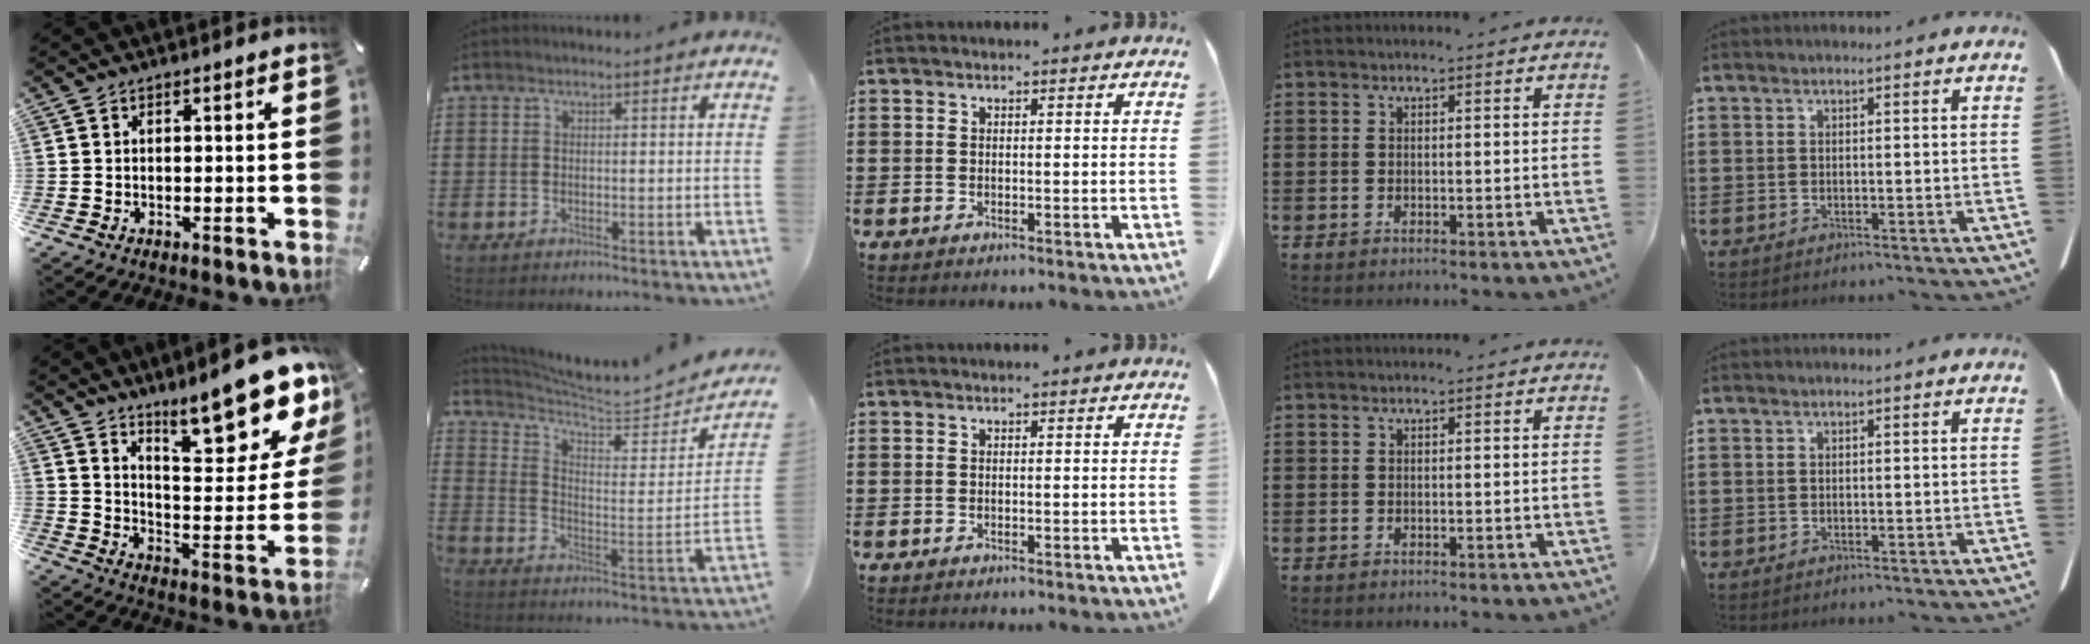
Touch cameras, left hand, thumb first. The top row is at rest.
{"thumb": {"total": 20.6, "force": [15.0, 6.7, 12.4], "torque": [-0.163, -0.118, 0.250]}, "index": {"total": 5.1, "force": [4.7, 0.3, 1.9], "torque": [-0.056, -0.048, 0.073]}}